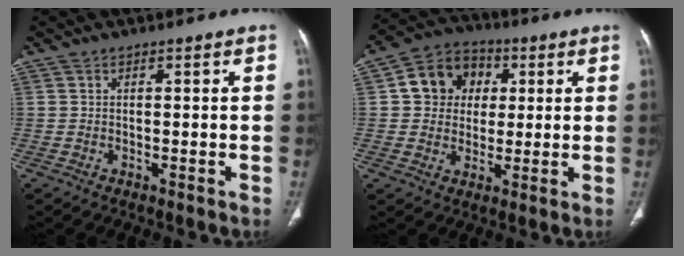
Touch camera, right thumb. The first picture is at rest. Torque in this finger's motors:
{"motor_torque": [0.58, 0.45, 1.09, 0.00, 0.12]}